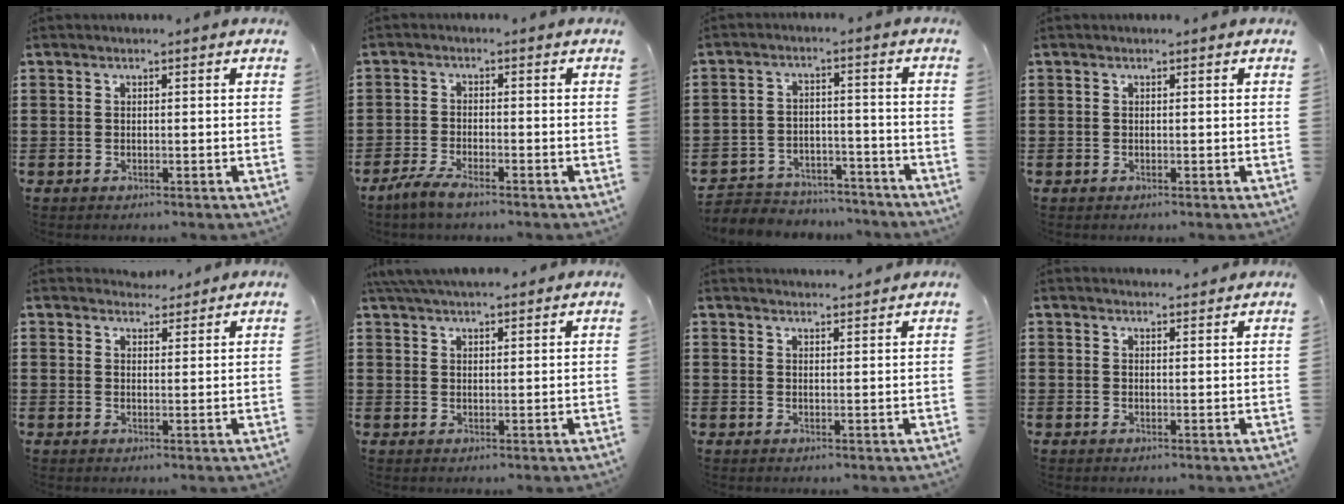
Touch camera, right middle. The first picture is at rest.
{"total": 3.0, "force": [-2.3, 0.4, 1.9], "torque": [-0.053, -0.006, -0.048]}
{"total": 4.3, "force": [-4.2, 1.1, 0.0], "torque": [-0.006, 0.009, -0.089]}
{"total": 0.0}
{"total": 2.8, "force": [2.8, 0.4, -0.1], "torque": [0.003, -0.005, 0.052]}
{"total": 3.6, "force": [3.4, 0.4, 1.2], "torque": [-0.033, -0.001, 0.064]}
{"total": 2.0, "force": [2.0, -0.3, 0.0], "torque": [-0.004, 0.002, 0.039]}
{"total": 1.7, "force": [1.7, -0.1, 0.0], "torque": [0.004, -0.001, 0.030]}